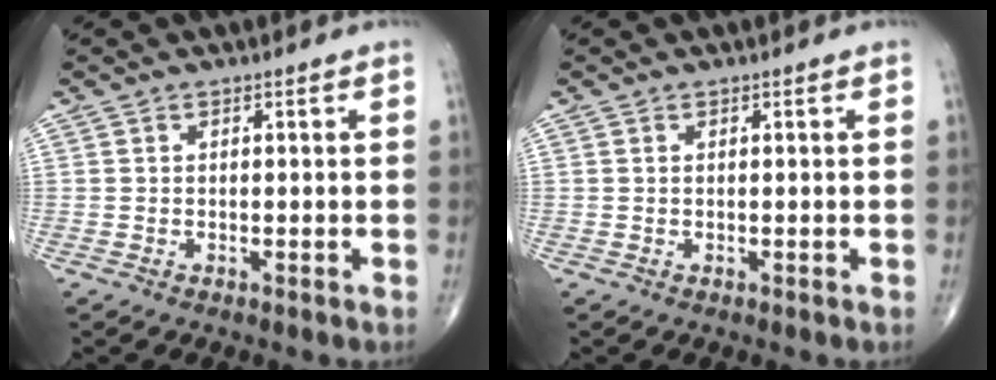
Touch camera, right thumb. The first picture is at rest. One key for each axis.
{"total": 0.0}